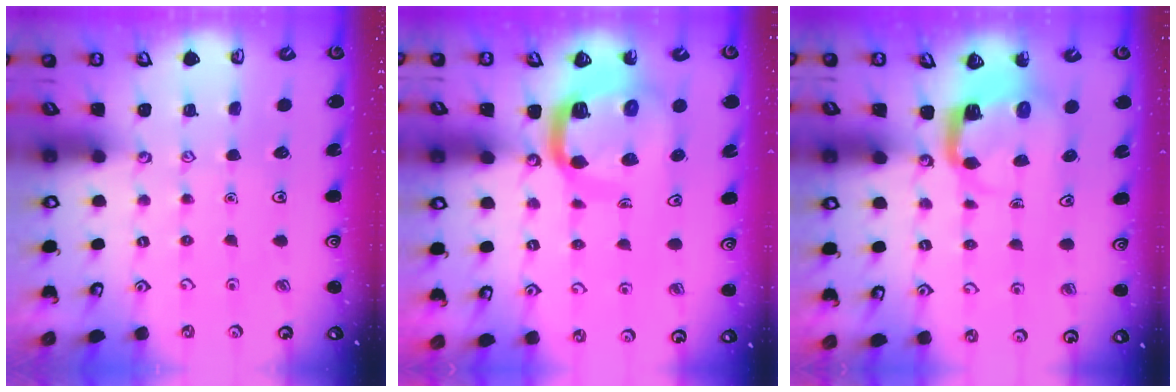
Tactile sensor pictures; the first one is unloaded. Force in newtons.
{"total": 12.0, "press": 11.9, "slide": 1.3}
{"total": 5.0, "press": 4.9, "slide": 0.5}